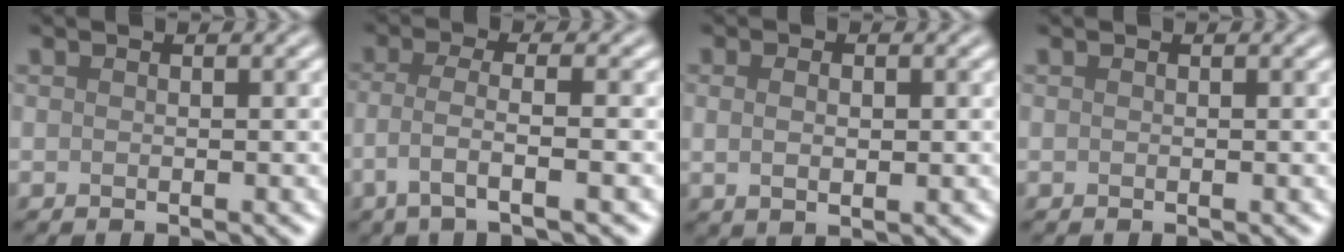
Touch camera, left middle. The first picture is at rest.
{"total": 3.6, "force": [-1.4, 0.8, 3.2], "torque": [-0.059, 0.001, -0.037]}
{"total": 1.9, "force": [0.3, 1.0, 1.5], "torque": [-0.029, -0.003, 0.009]}
{"total": 0.0}